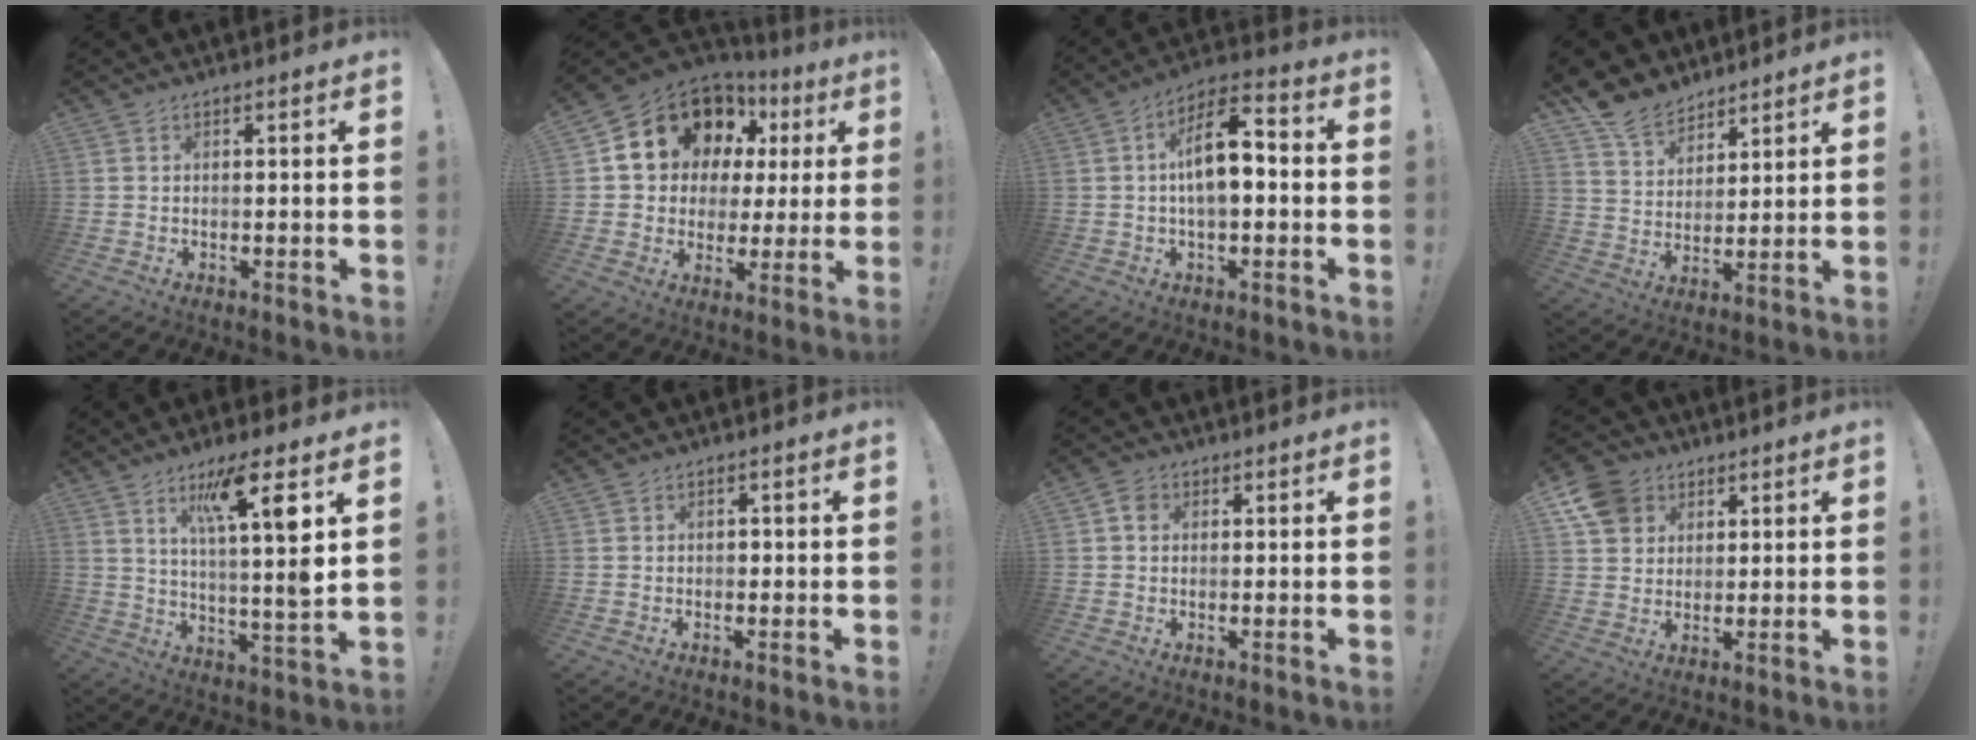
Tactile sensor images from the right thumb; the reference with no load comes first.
{"total": 14.4, "force": [7.8, 10.6, 5.9], "torque": [-0.094, -0.052, 0.161]}
{"total": 12.4, "force": [0.3, 6.0, 10.8], "torque": [-0.164, 0.009, 0.005]}
{"total": 10.4, "force": [8.5, 5.6, 2.0], "torque": [-0.043, -0.062, 0.169]}
{"total": 13.3, "force": [6.4, -0.5, 11.7], "torque": [-0.191, -0.035, 0.082]}
{"total": 0.9, "force": [-0.4, 0.7, 0.4], "torque": [-0.009, 0.003, -0.007]}
{"total": 3.2, "force": [0.7, 2.6, 1.7], "torque": [-0.021, 0.002, 0.012]}
{"total": 9.5, "force": [4.4, 7.8, 3.0], "torque": [-0.046, -0.021, 0.089]}